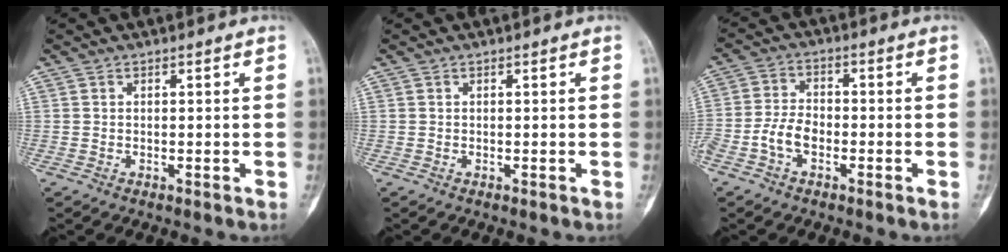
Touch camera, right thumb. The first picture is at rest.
{"total": 0.0}
{"total": 5.4, "force": [-2.2, 3.3, 3.6], "torque": [-0.069, 0.023, -0.049]}